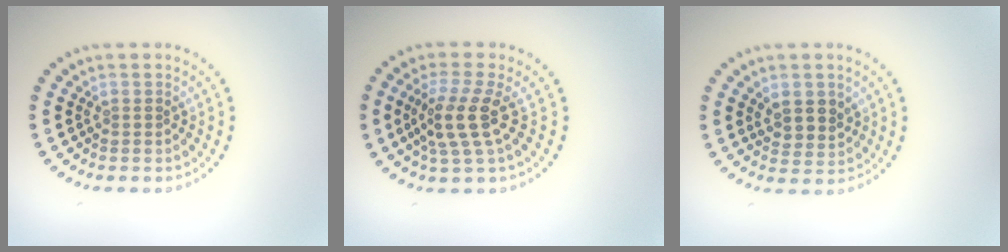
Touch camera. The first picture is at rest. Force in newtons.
{"total": 3.7, "press": 3.1, "slide": 2.1}
{"total": 2.5, "press": 2.3, "slide": 0.9}